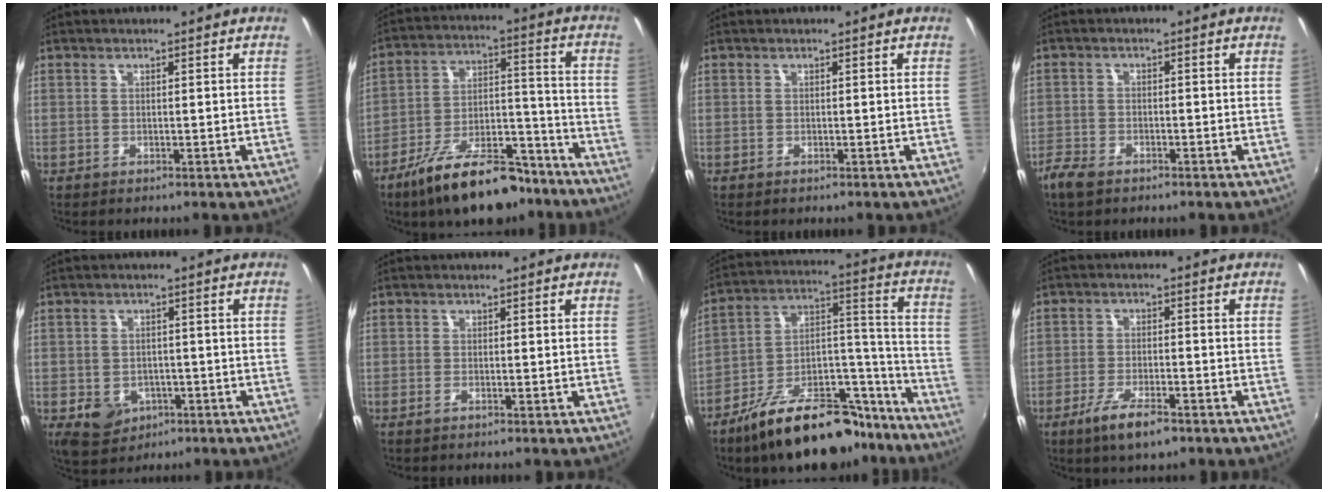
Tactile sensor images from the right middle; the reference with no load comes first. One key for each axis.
{"total": 18.8, "fx": -13.4, "fy": 7.5, "fz": 11.0, "tx": -0.186, "ty": 0.007, "tz": -0.204}
{"total": 0.0}
{"total": 4.8, "fx": -3.7, "fy": 2.1, "fz": 2.2, "tx": -0.064, "ty": -0.010, "tz": -0.074}
{"total": 6.9, "fx": -2.9, "fy": 5.4, "fz": 3.1, "tx": -0.070, "ty": -0.003, "tz": -0.031}
{"total": 0.8, "fx": -0.6, "fy": -0.1, "fz": 0.5, "tx": -0.012, "ty": -0.002, "tz": -0.014}
{"total": 24.0, "fx": -17.5, "fy": 9.9, "fz": 13.1, "tx": -0.192, "ty": 0.045, "tz": -0.254}
{"total": 7.1, "fx": -4.6, "fy": 1.9, "fz": 5.0, "tx": -0.117, "ty": -0.013, "tz": -0.081}